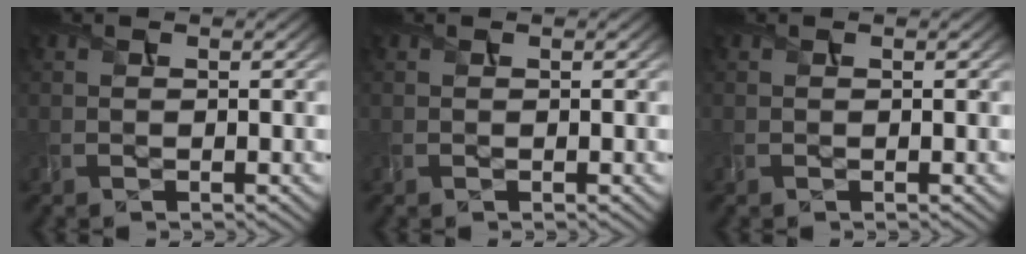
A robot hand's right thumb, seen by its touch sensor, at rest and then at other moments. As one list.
[{"total": 0.0}, {"total": 0.0}]